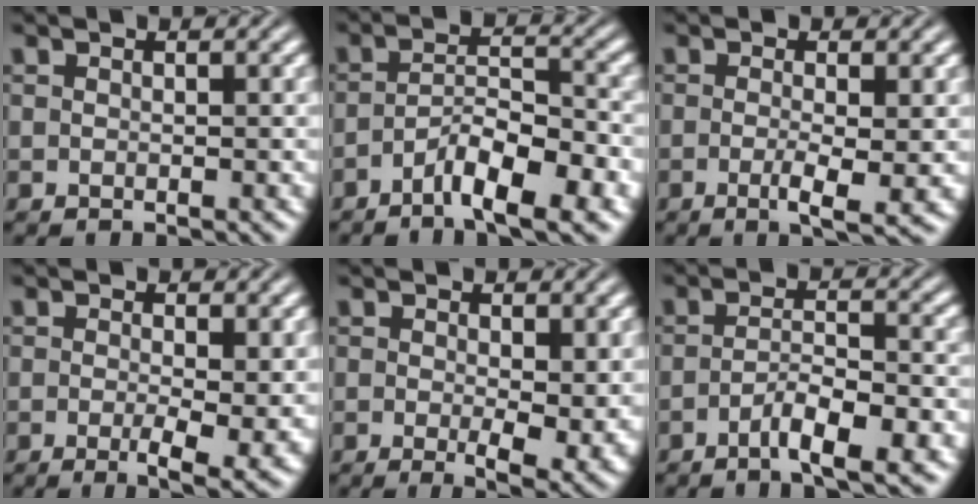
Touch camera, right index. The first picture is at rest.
{"total": 5.0, "force": [-3.2, 1.2, 3.7], "torque": [-0.043, -0.002, -0.056]}
{"total": 3.2, "force": [-1.0, 0.2, 3.0], "torque": [-0.051, -0.015, -0.013]}
{"total": 4.3, "force": [-1.8, 0.9, 3.8], "torque": [-0.057, -0.022, -0.022]}
{"total": 4.2, "force": [-0.8, 1.3, 3.9], "torque": [-0.052, -0.025, -0.005]}
{"total": 3.6, "force": [-2.5, -0.1, 2.6], "torque": [-0.032, -0.006, -0.041]}